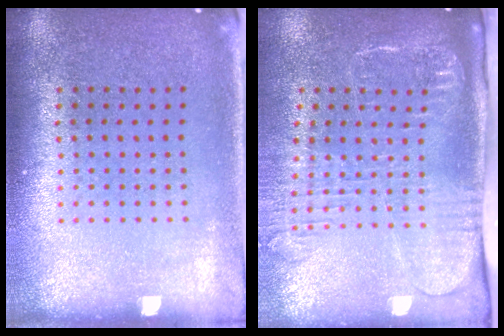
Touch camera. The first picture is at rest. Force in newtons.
{"total": 2.7, "press": 2.1, "slide": 1.7}